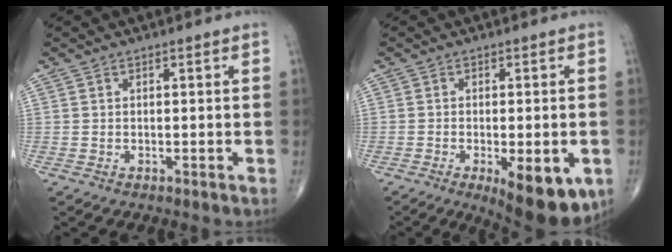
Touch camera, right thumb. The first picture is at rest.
{"total": 12.3, "force": [-4.6, 4.7, 10.4], "torque": [-0.118, -0.009, -0.051]}